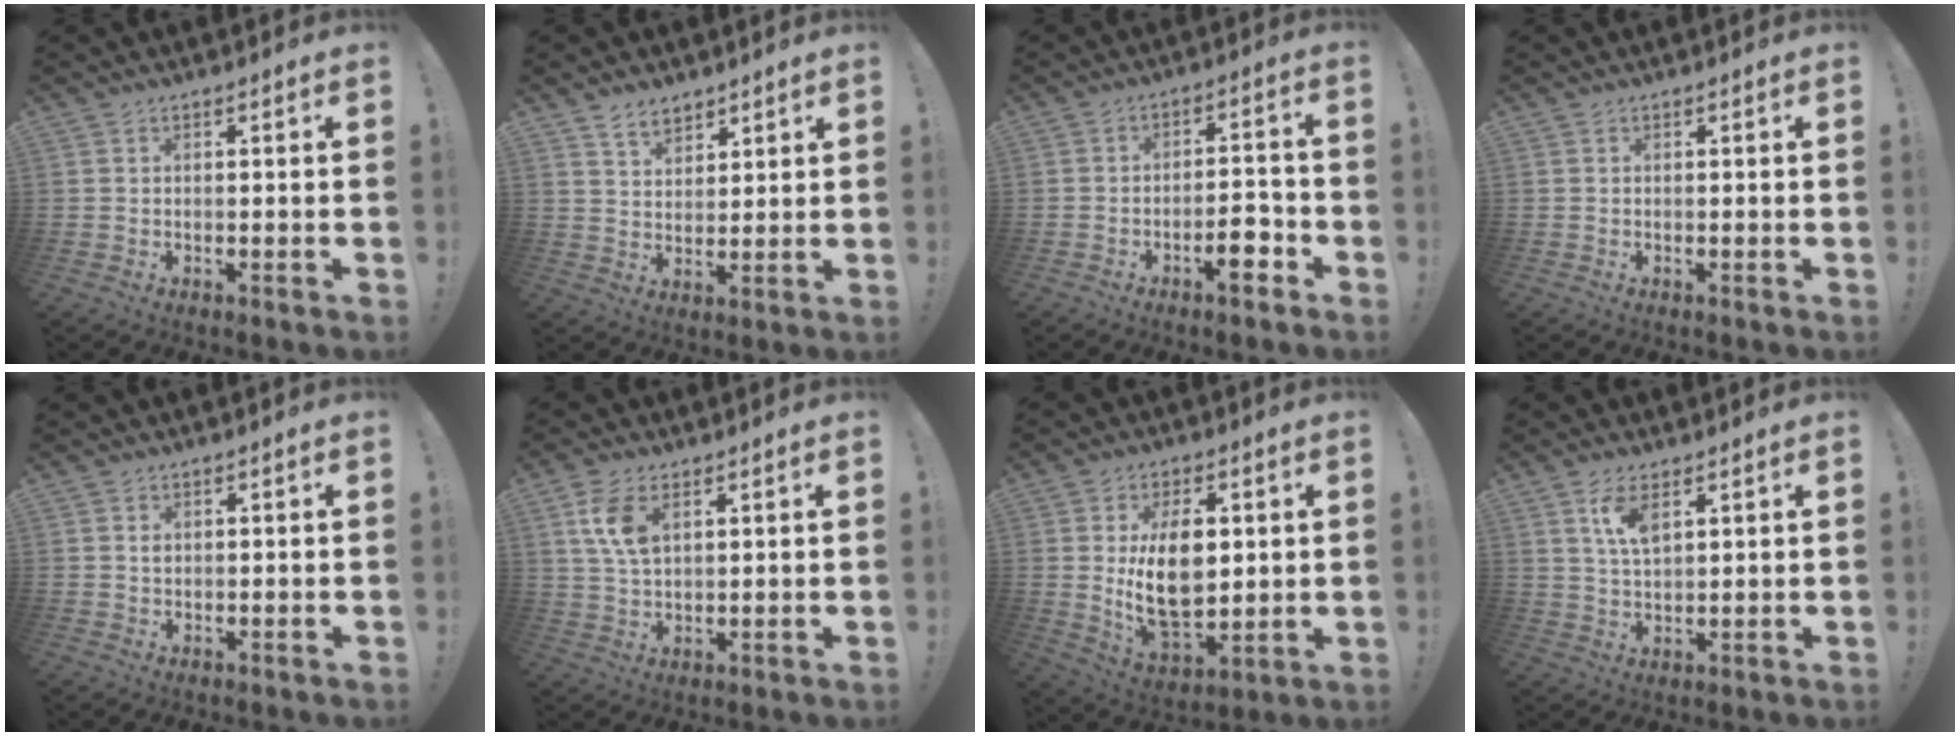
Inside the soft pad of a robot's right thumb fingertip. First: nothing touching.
{"total": 6.2, "force": [4.9, 3.4, 1.7], "torque": [-0.025, -0.030, 0.091]}
{"total": 7.4, "force": [-4.1, 2.8, 5.4], "torque": [-0.059, 0.022, -0.070]}
{"total": 0.0}
{"total": 0.8, "force": [0.2, 0.8, 0.1], "torque": [0.006, -0.001, 0.003]}
{"total": 8.1, "force": [3.4, 4.4, 5.9], "torque": [-0.117, -0.010, 0.062]}
{"total": 16.1, "force": [2.2, 9.6, 12.7], "torque": [-0.226, -0.016, 0.035]}
{"total": 6.6, "force": [3.5, 2.8, 4.9], "torque": [-0.090, -0.010, 0.061]}